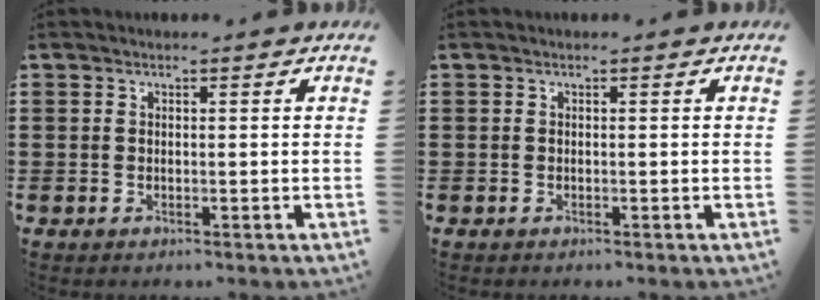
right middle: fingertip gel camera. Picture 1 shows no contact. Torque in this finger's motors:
{"motor_torque": [-0.81, 0.03, -0.02, 0.02]}